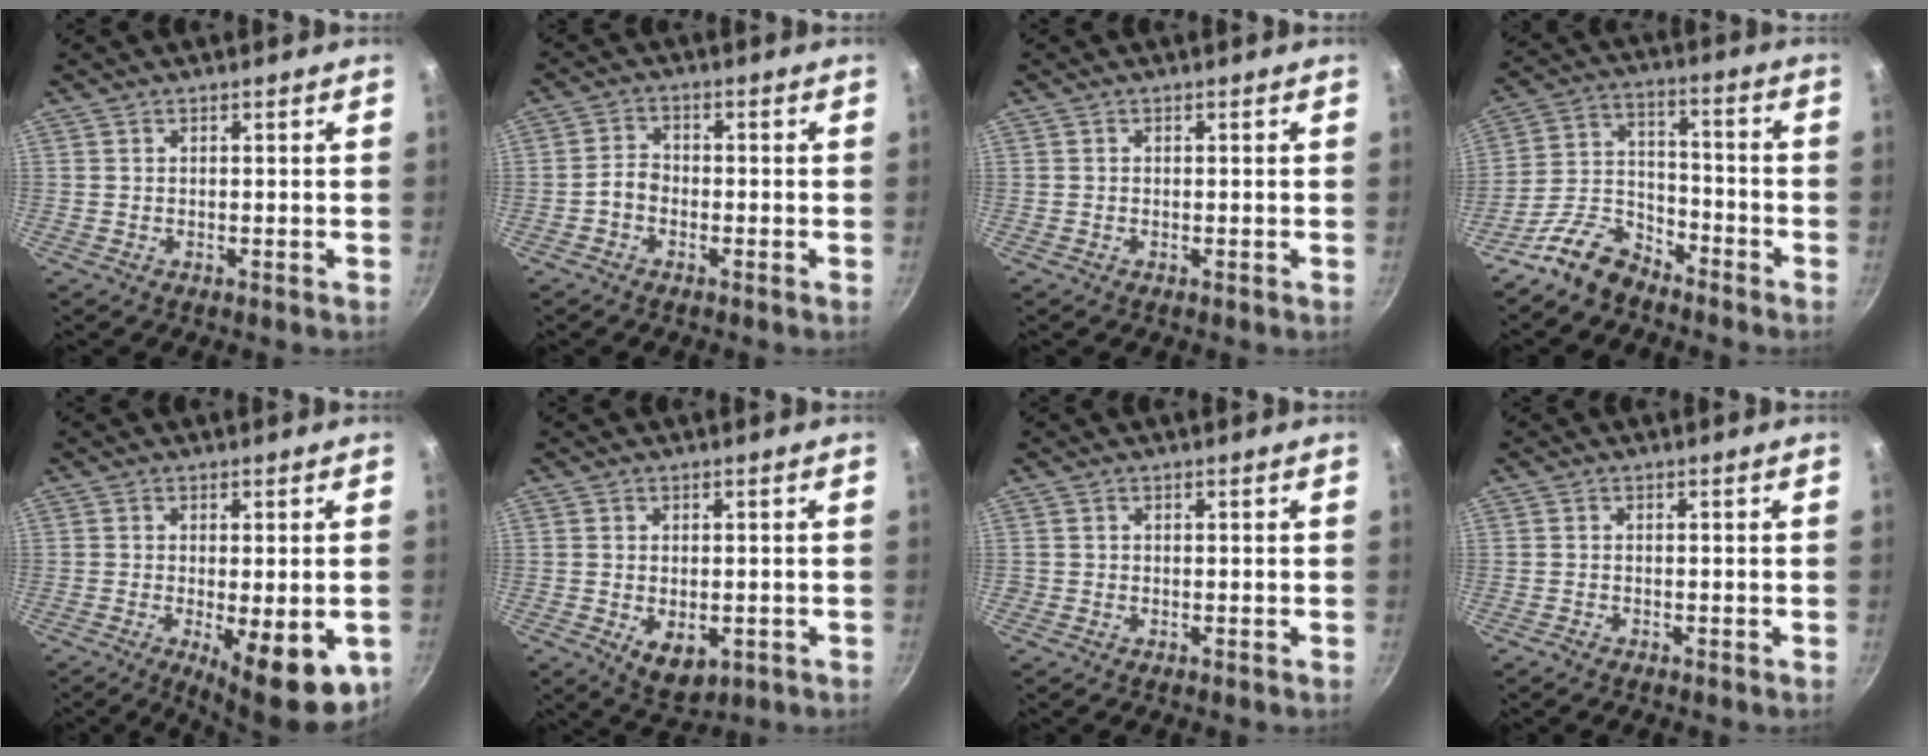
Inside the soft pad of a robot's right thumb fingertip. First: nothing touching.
{"total": 2.9, "force": [-1.5, 2.0, 1.5], "torque": [-0.025, 0.025, -0.032]}
{"total": 0.0}
{"total": 9.8, "force": [-7.8, 4.9, 3.5], "torque": [-0.051, 0.082, -0.160]}
{"total": 12.7, "force": [-3.8, 4.1, 11.4], "torque": [-0.139, -0.009, -0.042]}
{"total": 6.4, "force": [-1.5, 4.0, 4.8], "torque": [-0.064, -0.009, -0.011]}
{"total": 0.6, "force": [-0.2, 0.5, 0.0], "torque": [0.001, 0.001, -0.005]}
{"total": 0.9, "force": [-0.7, 0.3, 0.3], "torque": [-0.014, 0.006, -0.016]}